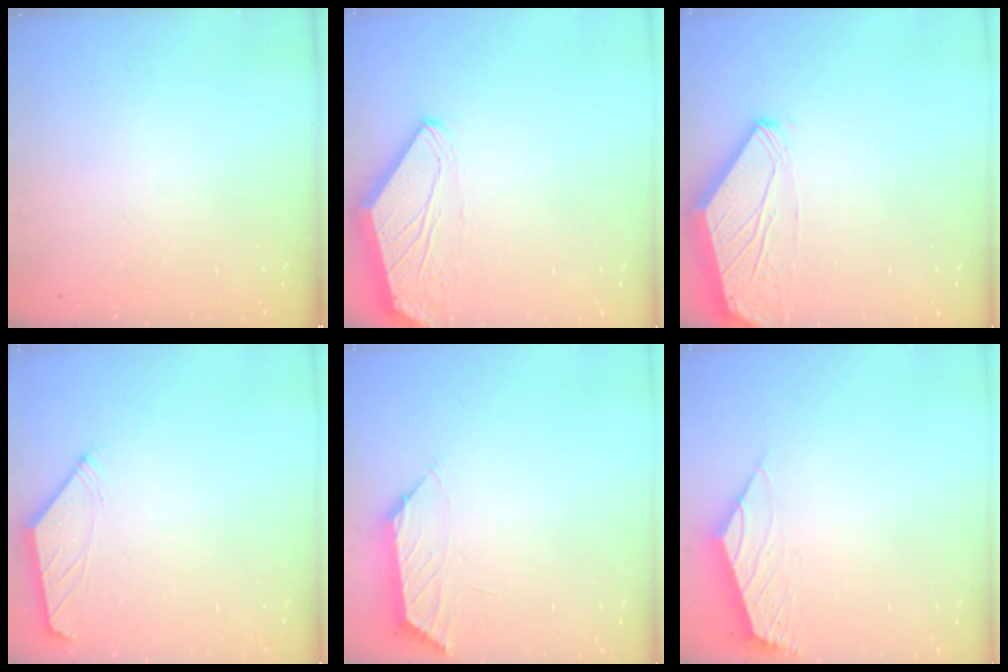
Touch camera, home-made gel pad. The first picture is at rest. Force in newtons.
{"total": 0.0}
{"total": 0.0}
{"total": 1.4, "press": 1.4, "slide": 0.4}
{"total": 1.2, "press": 1.1, "slide": 0.4}
{"total": 2.4, "press": 2.3, "slide": 0.7}